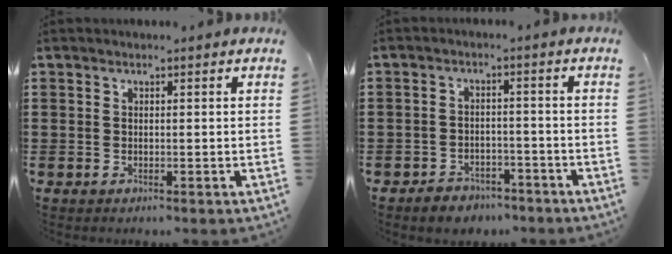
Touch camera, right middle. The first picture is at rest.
{"total": 2.9, "force": [-2.8, 0.9, 0.0], "torque": [-0.008, 0.006, -0.059]}